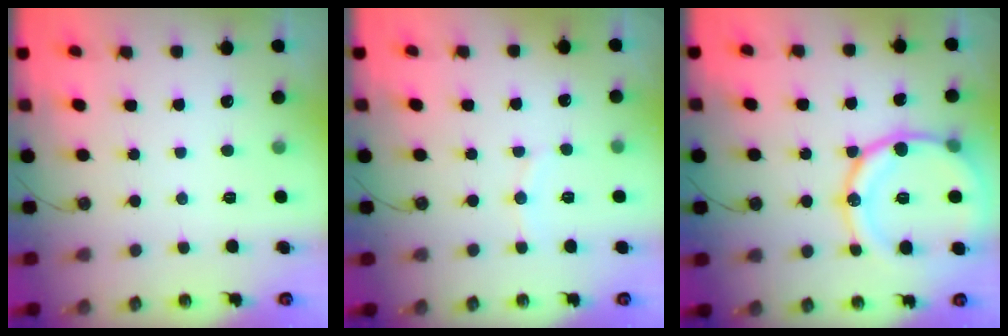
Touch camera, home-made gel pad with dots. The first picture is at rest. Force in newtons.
{"total": 5.4, "press": 5.3, "slide": 1.1}
{"total": 19.6, "press": 19.3, "slide": 3.3}